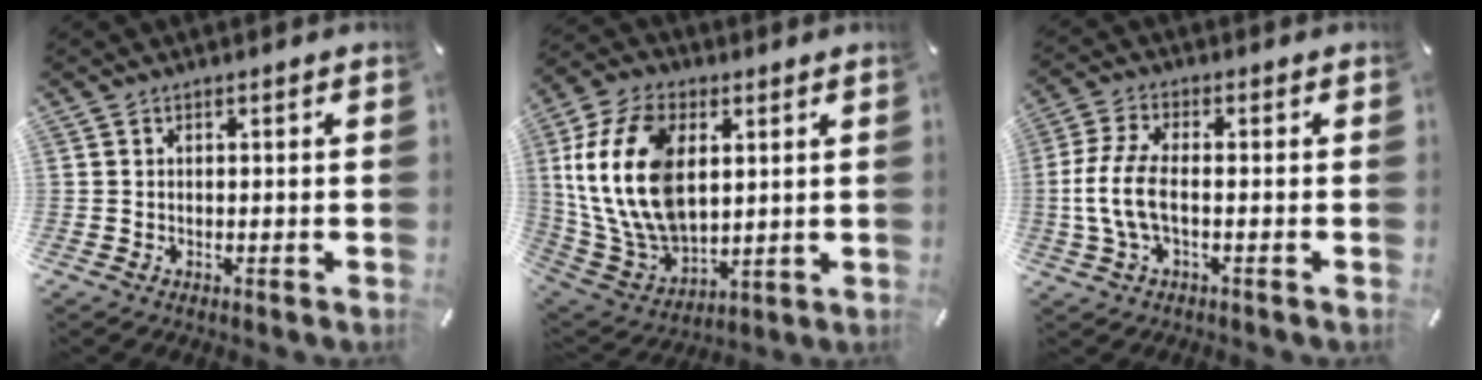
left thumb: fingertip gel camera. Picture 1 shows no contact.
{"total": 20.6, "force": [4.5, 13.6, 14.8], "torque": [-0.347, -0.002, 0.078]}
{"total": 9.0, "force": [-1.5, 3.9, 8.0], "torque": [-0.173, -0.008, -0.028]}